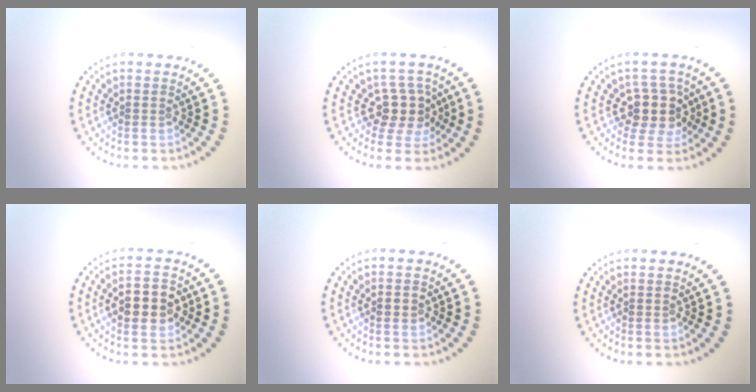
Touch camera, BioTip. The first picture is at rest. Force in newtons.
{"total": 3.1, "press": 2.4, "slide": 2.0}
{"total": 3.4, "press": 2.9, "slide": 1.7}
{"total": 4.0, "press": 4.0, "slide": 0.4}
{"total": 1.2, "press": 1.2, "slide": 0.1}
{"total": 0.0}